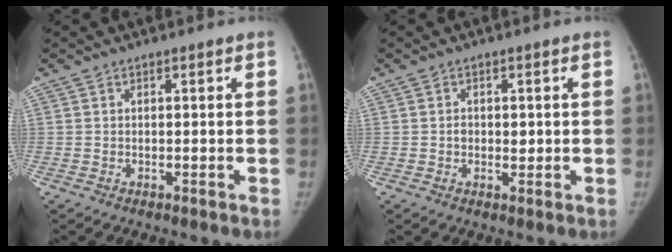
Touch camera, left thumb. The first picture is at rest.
{"total": 2.6, "force": [0.1, 2.0, 1.6], "torque": [-0.012, 0.002, 0.000]}